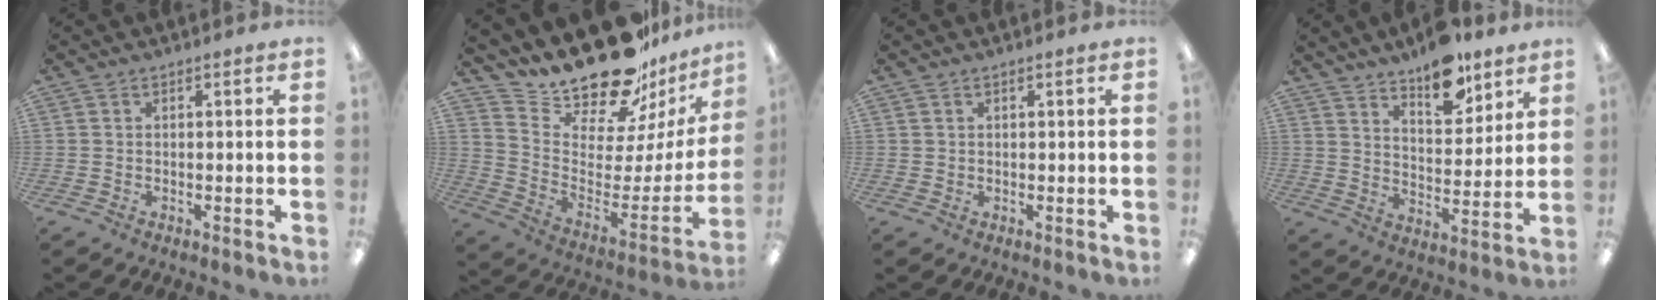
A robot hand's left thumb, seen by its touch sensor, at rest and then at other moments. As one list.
[{"total": 21.5, "force": [18.9, 6.8, 7.5], "torque": [-0.112, -0.159, 0.334]}, {"total": 0.6, "force": [0.5, 0.4, 0.0], "torque": [-0.001, 0.002, 0.008]}, {"total": 11.7, "force": [9.5, 4.6, 5.1], "torque": [-0.056, -0.065, 0.166]}]